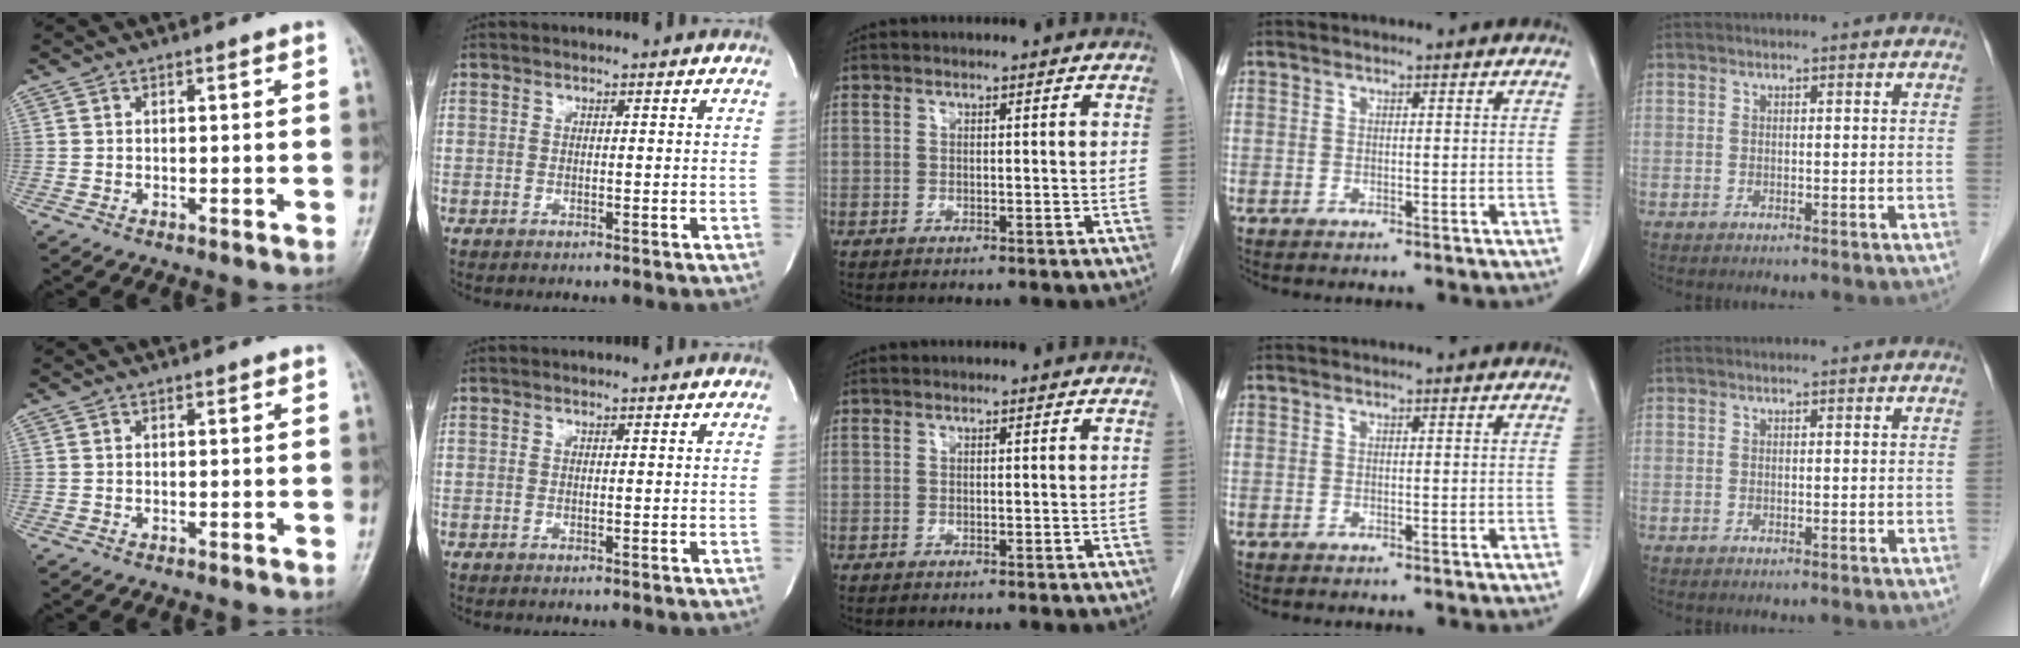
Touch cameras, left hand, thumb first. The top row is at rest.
{}